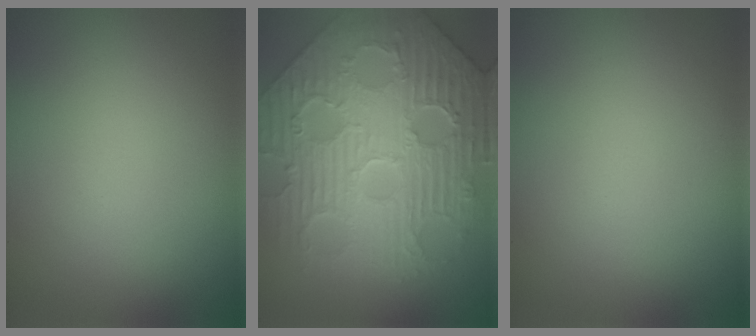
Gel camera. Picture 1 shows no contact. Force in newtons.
{"total": 11.7, "press": 8.0, "slide": 8.6}
{"total": 0.0}